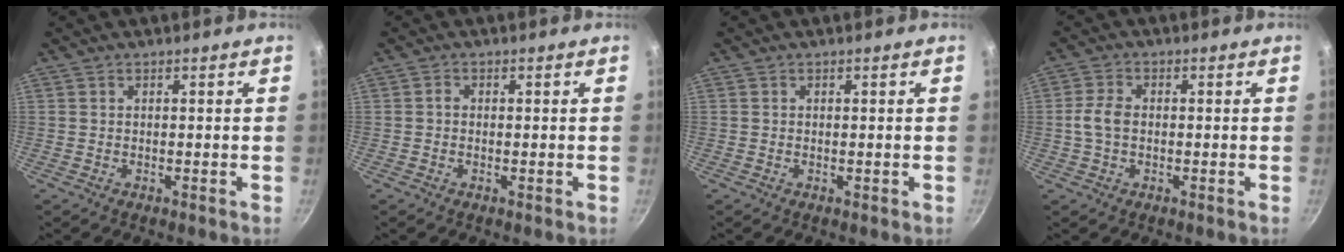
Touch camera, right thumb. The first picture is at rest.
{"total": 1.0, "force": [-0.2, 0.8, 0.6], "torque": [-0.013, 0.004, -0.005]}
{"total": 0.0}
{"total": 4.3, "force": [-0.3, 2.9, 3.2], "torque": [-0.067, 0.015, -0.009]}